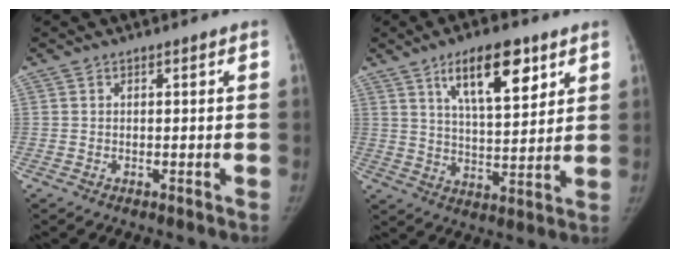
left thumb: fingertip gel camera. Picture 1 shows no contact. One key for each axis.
{"total": 13.3, "fx": 7.1, "fy": 5.1, "fz": 10.0, "tx": -0.135, "ty": -0.036, "tz": 0.119}